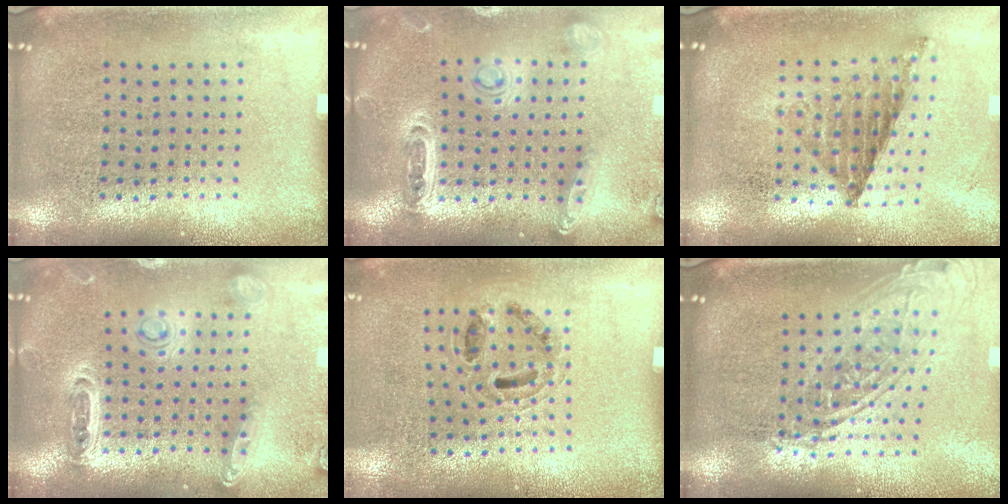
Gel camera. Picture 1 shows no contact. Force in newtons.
{"total": 1.3, "press": 1.2, "slide": 0.2}
{"total": 0.8, "press": 0.8, "slide": 0.0}
{"total": 1.3, "press": 1.2, "slide": 0.2}
{"total": 0.9, "press": 0.8, "slide": 0.5}
{"total": 1.8, "press": 1.4, "slide": 1.2}